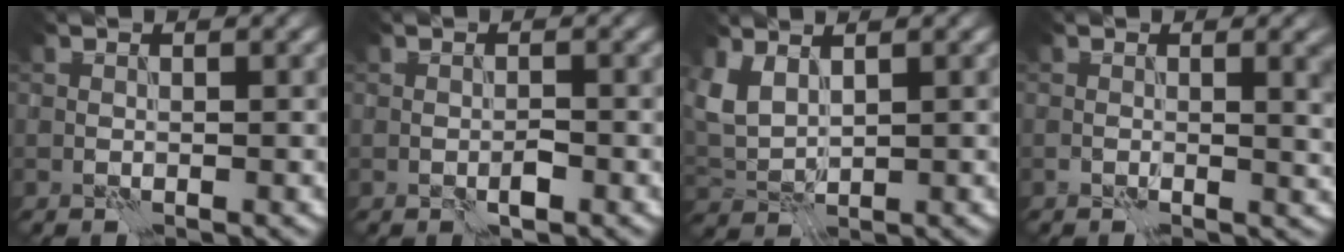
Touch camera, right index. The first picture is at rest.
{"total": 1.0, "force": [-0.6, 0.3, 0.8], "torque": [-0.016, 0.001, -0.009]}
{"total": 2.6, "force": [2.2, 0.9, 1.3], "torque": [-0.042, 0.002, 0.049]}
{"total": 3.1, "force": [0.2, 1.1, 2.9], "torque": [-0.038, -0.005, 0.000]}